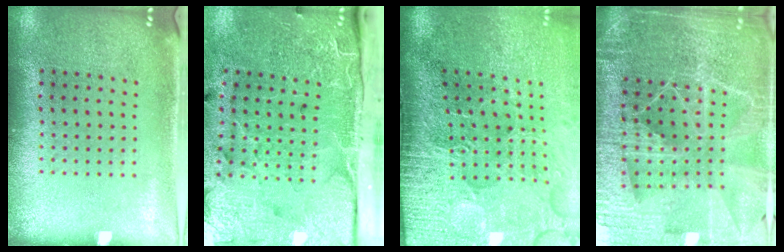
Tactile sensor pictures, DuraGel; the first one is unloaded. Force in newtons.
{"total": 4.3, "press": 3.7, "slide": 2.2}
{"total": 5.1, "press": 4.1, "slide": 3.0}
{"total": 5.7, "press": 5.0, "slide": 2.8}